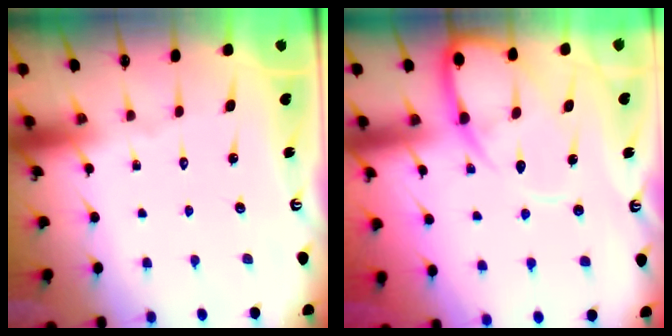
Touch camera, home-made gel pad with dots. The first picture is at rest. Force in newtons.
{"total": 10.1, "press": 10.1, "slide": 1.0}